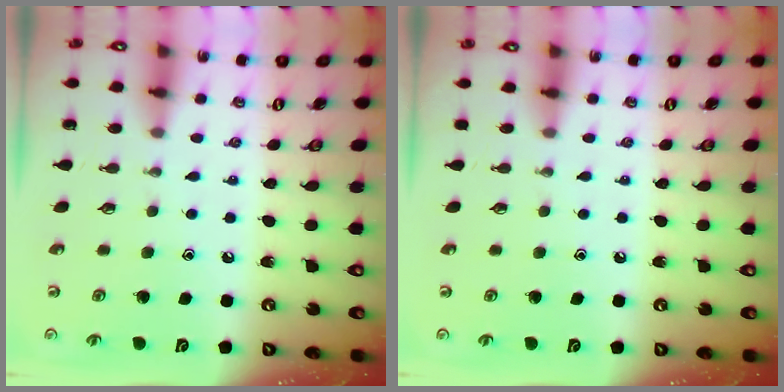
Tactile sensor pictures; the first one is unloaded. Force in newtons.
{"total": 2.2, "press": 2.2, "slide": 0.3}